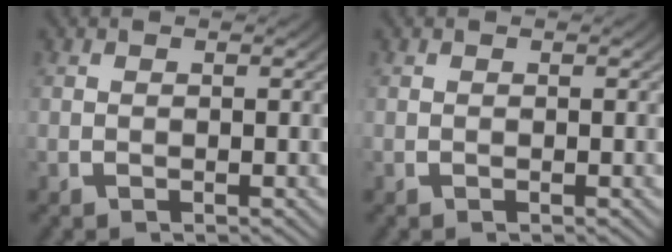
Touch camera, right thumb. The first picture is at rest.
{"total": 0.0}